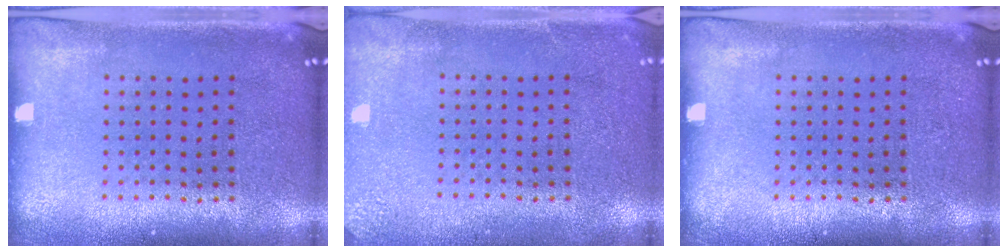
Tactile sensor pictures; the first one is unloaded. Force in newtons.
{"total": 2.4, "press": 2.4, "slide": 0.3}
{"total": 0.0}